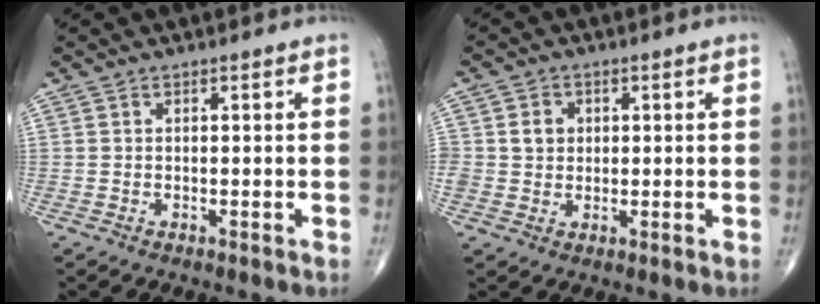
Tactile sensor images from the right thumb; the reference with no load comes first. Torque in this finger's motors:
{"motor_torque": [0.19, 0.20, 0.47, 0.26, 0.33]}